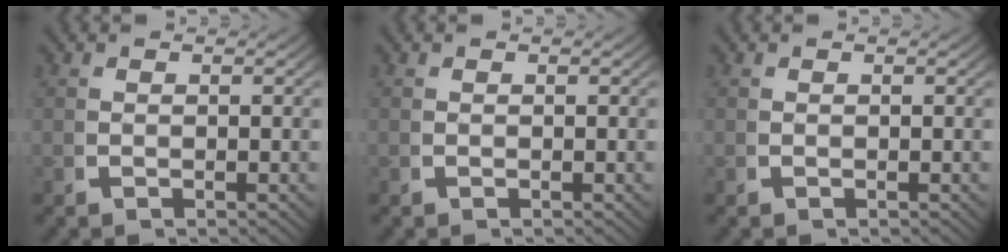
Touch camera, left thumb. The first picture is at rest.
{"total": 0.0}
{"total": 0.0}